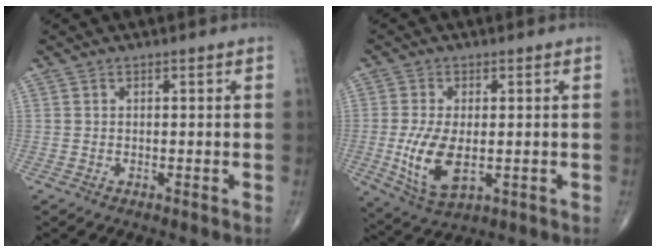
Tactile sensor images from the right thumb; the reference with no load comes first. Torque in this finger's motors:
{"motor_torque": [0.73, 0.76, 1.07, 0.13, 0.09]}